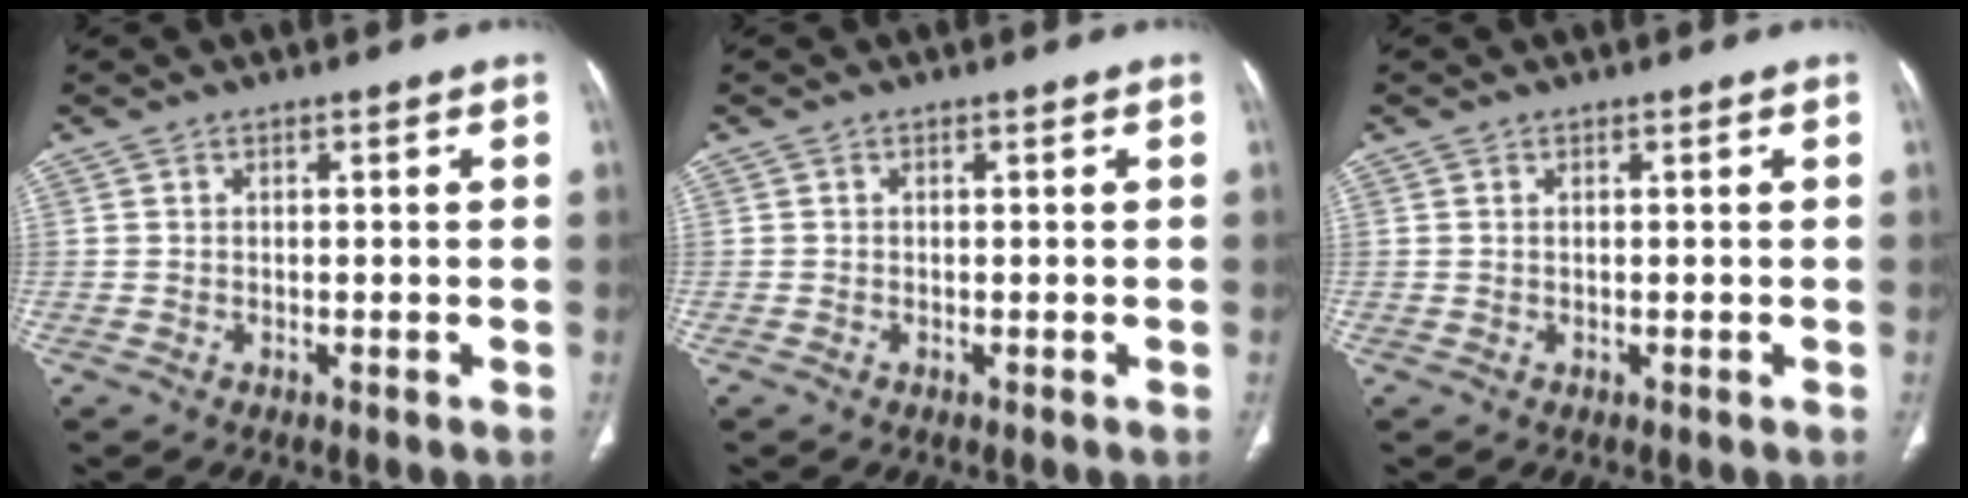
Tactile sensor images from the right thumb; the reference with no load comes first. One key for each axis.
{"total": 0.0}
{"total": 0.0}